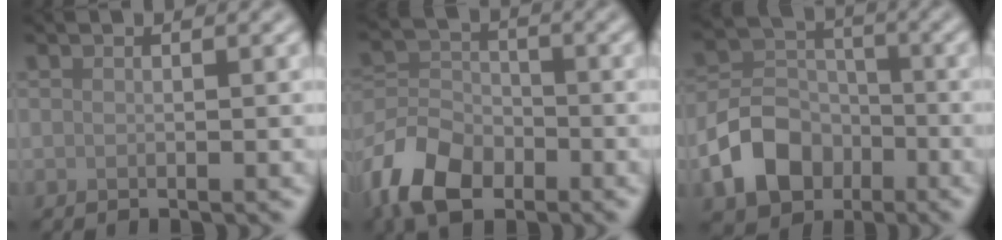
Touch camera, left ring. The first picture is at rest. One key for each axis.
{"total": 7.5, "fx": -4.6, "fy": 4.6, "fz": 3.8, "tx": -0.080, "ty": -0.004, "tz": -0.104}
{"total": 6.7, "fx": -3.0, "fy": 5.0, "fz": 3.3, "tx": -0.060, "ty": -0.001, "tz": -0.065}